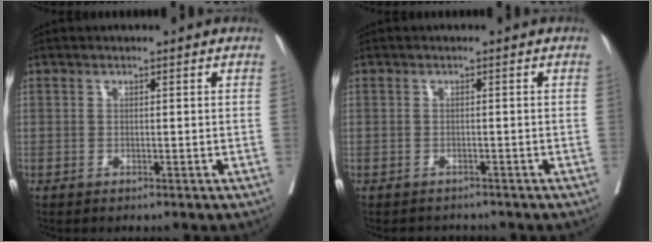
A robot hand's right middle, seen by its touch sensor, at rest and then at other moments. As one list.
[{"total": 2.2, "force": [-2.0, 0.9, -0.3], "torque": [0.005, -0.002, -0.033]}]